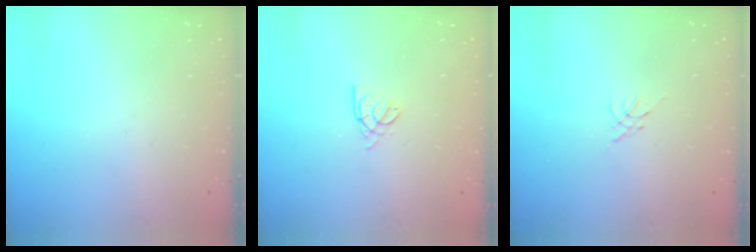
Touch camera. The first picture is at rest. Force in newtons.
{"total": 2.2, "press": 2.1, "slide": 0.6}
{"total": 0.5, "press": 0.4, "slide": 0.3}